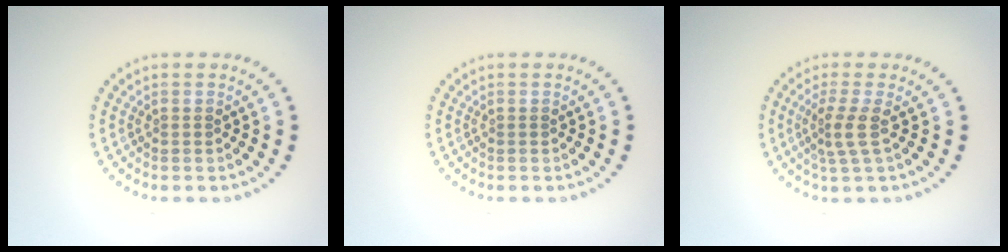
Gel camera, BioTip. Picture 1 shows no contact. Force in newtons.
{"total": 0.0}
{"total": 2.3, "press": 1.6, "slide": 1.7}